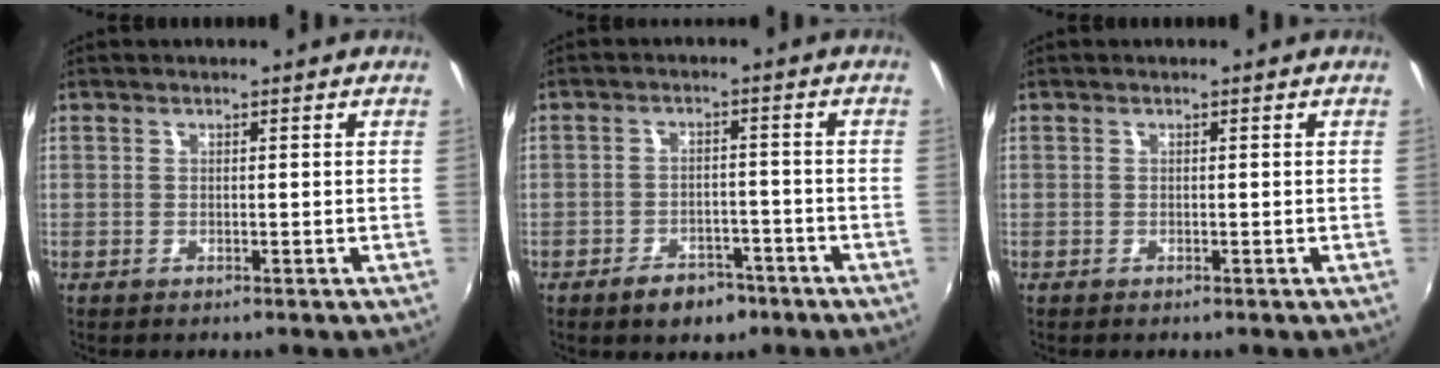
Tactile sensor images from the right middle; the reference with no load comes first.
{"total": 6.4, "force": [-4.4, 3.8, 2.7], "torque": [-0.064, 0.008, -0.056]}
{"total": 0.0}